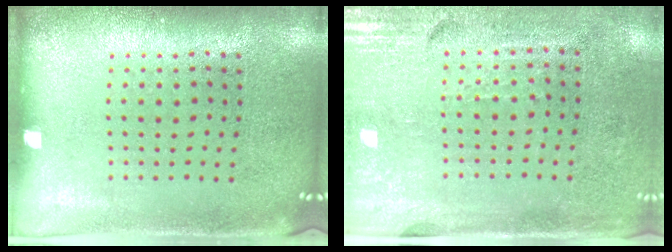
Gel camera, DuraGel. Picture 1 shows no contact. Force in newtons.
{"total": 3.5, "press": 3.0, "slide": 1.7}